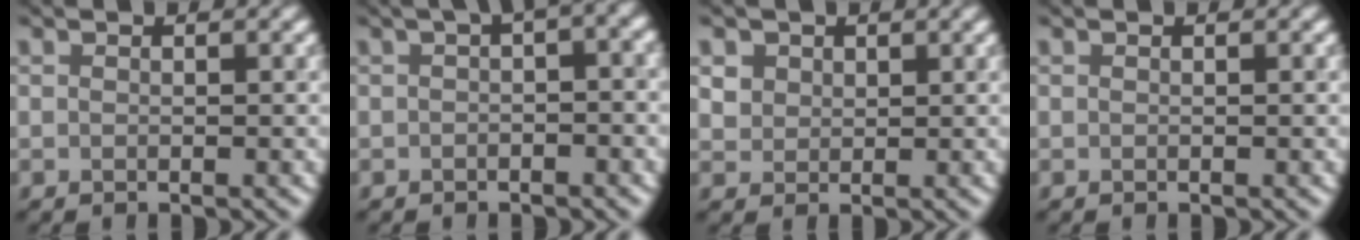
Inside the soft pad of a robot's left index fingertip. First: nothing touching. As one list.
[{"total": 3.9, "force": [0.6, 1.4, 3.6], "torque": [-0.034, 0.015, 0.004]}, {"total": 1.6, "force": [0.8, 1.3, 0.0], "torque": [-0.005, 0.005, 0.027]}, {"total": 0.0}]